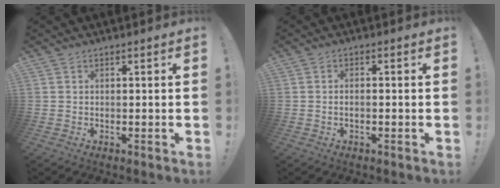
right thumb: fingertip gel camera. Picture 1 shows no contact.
{"total": 1.7, "force": [-0.3, 0.5, 1.6], "torque": [-0.036, 0.006, -0.004]}